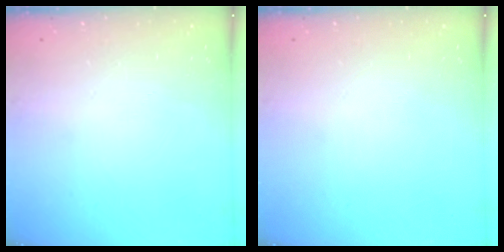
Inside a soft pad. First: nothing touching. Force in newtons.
{"total": 0.0}